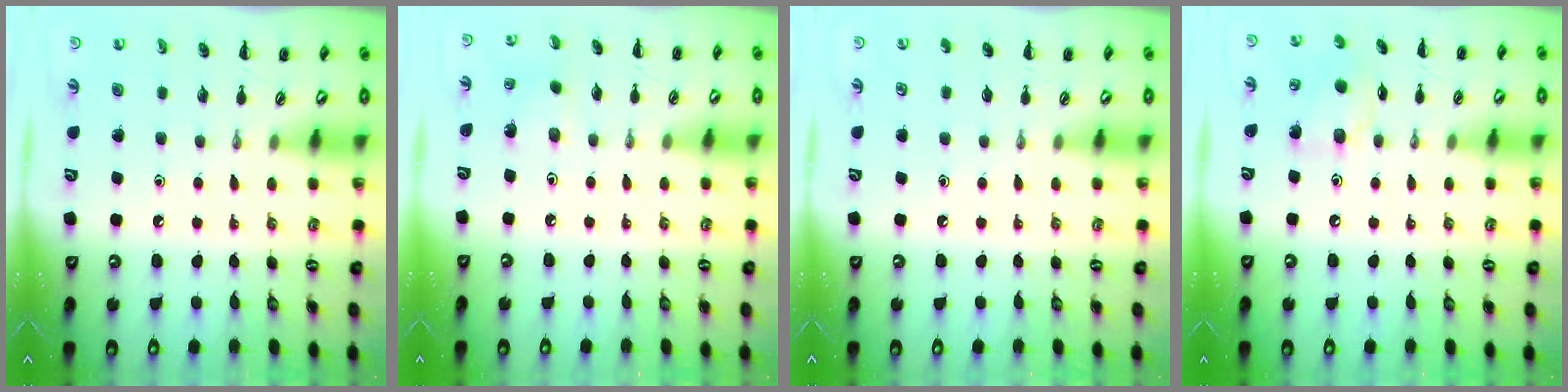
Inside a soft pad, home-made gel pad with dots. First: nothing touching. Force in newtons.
{"total": 1.4, "press": 1.2, "slide": 0.6}
{"total": 0.0}
{"total": 10.3, "press": 10.2, "slide": 1.1}